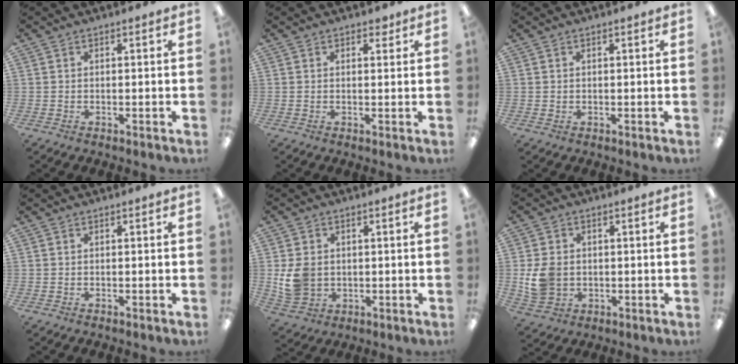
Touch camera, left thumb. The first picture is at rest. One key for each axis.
{"total": 1.9, "fx": 1.2, "fy": 1.1, "fz": 0.9, "tx": -0.002, "ty": -0.003, "tz": 0.017}
{"total": 0.5, "fx": 0.3, "fy": 0.4, "fz": 0.1, "tx": -0.002, "ty": 0.003, "tz": 0.006}
{"total": 0.0}
{"total": 7.2, "fx": 0.2, "fy": 6.2, "fz": 3.6, "tx": -0.075, "ty": 0.006, "tz": 0.006}
{"total": 7.8, "fx": -0.1, "fy": 6.6, "fz": 4.1, "tx": -0.089, "ty": 0.012, "tz": 0.002}